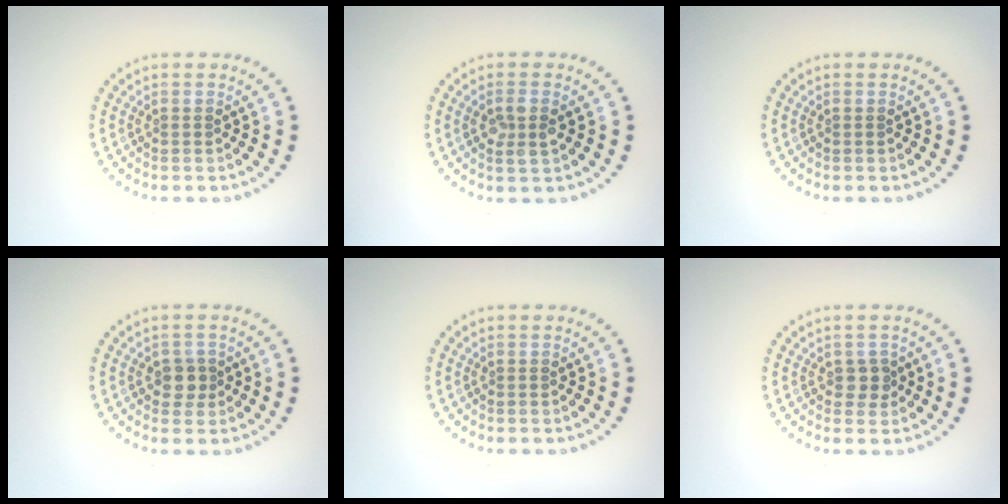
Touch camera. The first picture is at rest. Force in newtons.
{"total": 2.1, "press": 2.0, "slide": 0.6}
{"total": 0.0}
{"total": 1.9, "press": 1.7, "slide": 0.8}
{"total": 0.0}
{"total": 1.4, "press": 1.3, "slide": 0.4}